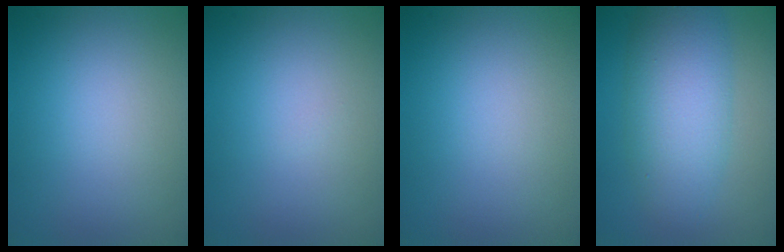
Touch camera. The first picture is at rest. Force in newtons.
{"total": 0.0}
{"total": 0.0}
{"total": 6.2, "press": 6.2, "slide": 0.1}